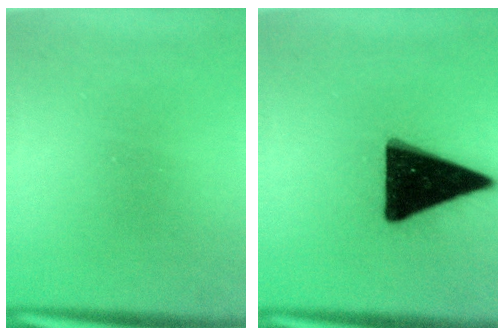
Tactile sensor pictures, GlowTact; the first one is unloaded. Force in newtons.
{"total": 18.5}